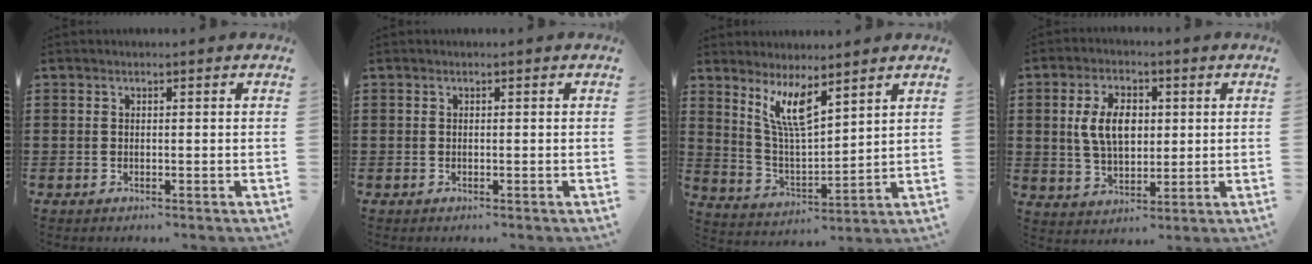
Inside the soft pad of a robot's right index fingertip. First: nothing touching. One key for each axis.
{"total": 0.0}
{"total": 7.0, "fx": 4.4, "fy": 1.5, "fz": 5.2, "tx": -0.112, "ty": -0.017, "tz": 0.079}
{"total": 7.6, "fx": 1.2, "fy": 4.6, "fz": 5.9, "tx": -0.131, "ty": 0.009, "tz": 0.013}